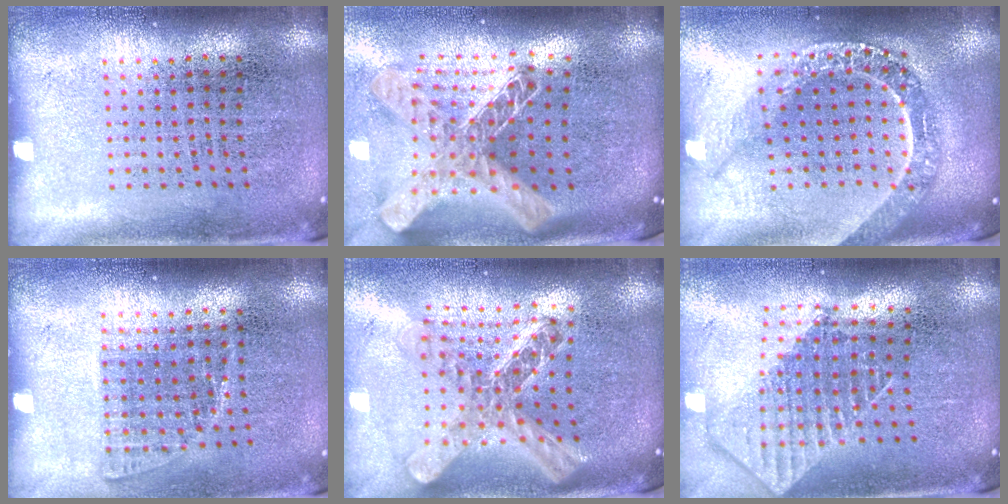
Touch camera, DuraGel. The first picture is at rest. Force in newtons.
{"total": 2.7, "press": 1.9, "slide": 1.9}
{"total": 2.4, "press": 2.0, "slide": 1.3}
{"total": 1.0, "press": 0.9, "slide": 0.5}
{"total": 2.3, "press": 1.8, "slide": 1.5}
{"total": 1.9, "press": 1.5, "slide": 1.1}